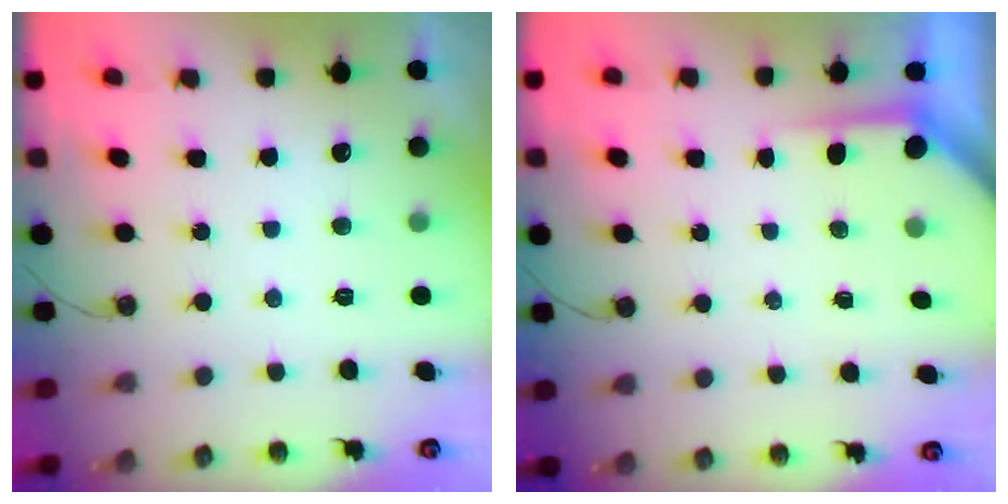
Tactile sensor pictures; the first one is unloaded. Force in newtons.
{"total": 3.7, "press": 3.7, "slide": 0.3}